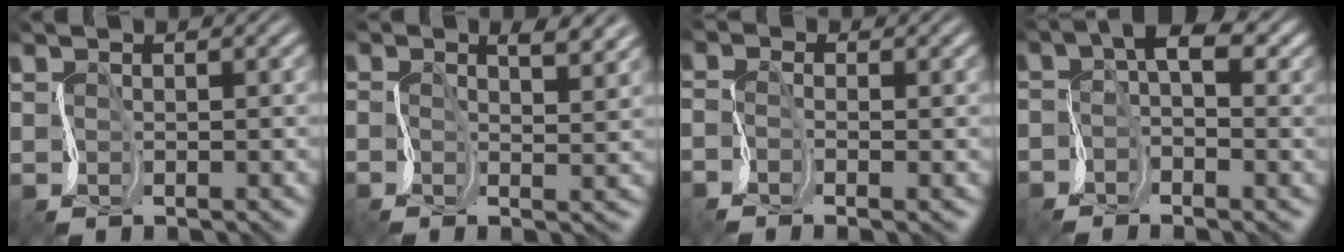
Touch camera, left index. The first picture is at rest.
{"total": 4.0, "force": [1.8, 1.4, 3.3], "torque": [-0.033, 0.015, 0.019]}
{"total": 3.2, "force": [-2.1, 1.0, 2.1], "torque": [-0.046, -0.012, -0.034]}
{"total": 4.5, "force": [-0.4, 1.9, 4.0], "torque": [-0.076, 0.017, -0.016]}